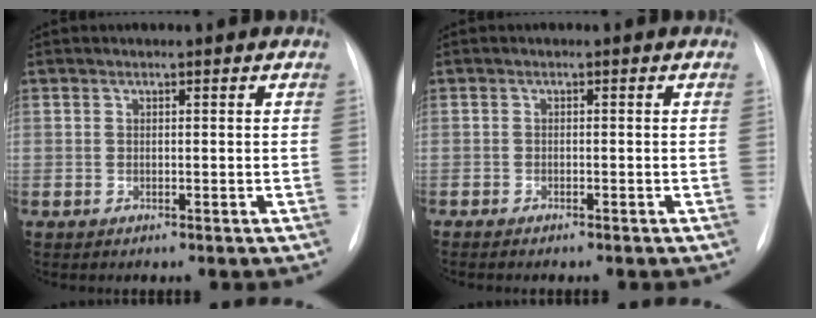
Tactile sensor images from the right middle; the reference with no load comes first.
{"total": 2.2, "force": [-1.9, 0.4, 1.1], "torque": [-0.019, -0.005, -0.019]}